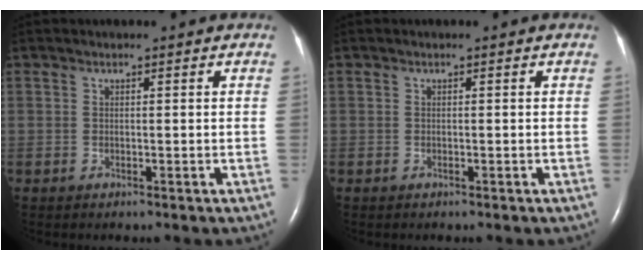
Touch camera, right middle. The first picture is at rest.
{"total": 0.0}